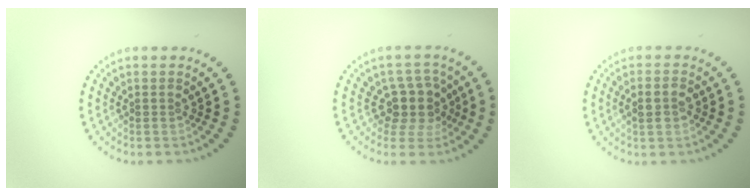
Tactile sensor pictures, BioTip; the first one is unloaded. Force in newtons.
{"total": 3.3, "press": 2.7, "slide": 1.9}
{"total": 1.9, "press": 1.9, "slide": 0.3}